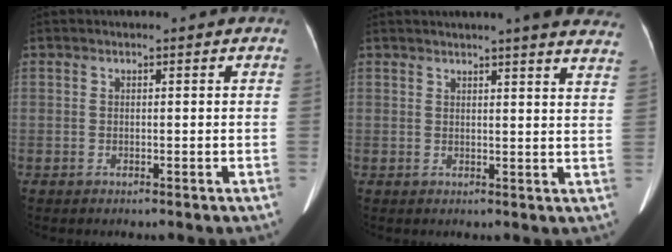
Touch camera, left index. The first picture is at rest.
{"total": 14.6, "force": [13.2, 0.5, 6.2], "torque": [-0.066, -0.029, 0.134]}